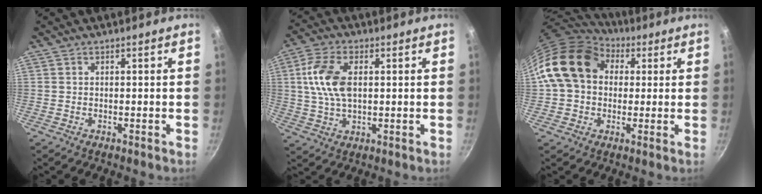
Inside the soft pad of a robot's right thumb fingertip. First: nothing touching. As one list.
[{"total": 10.2, "force": [1.7, 5.7, 8.2], "torque": [-0.155, 0.008, 0.029]}, {"total": 16.6, "force": [4.2, 12.8, 9.6], "torque": [-0.148, 0.027, 0.062]}]